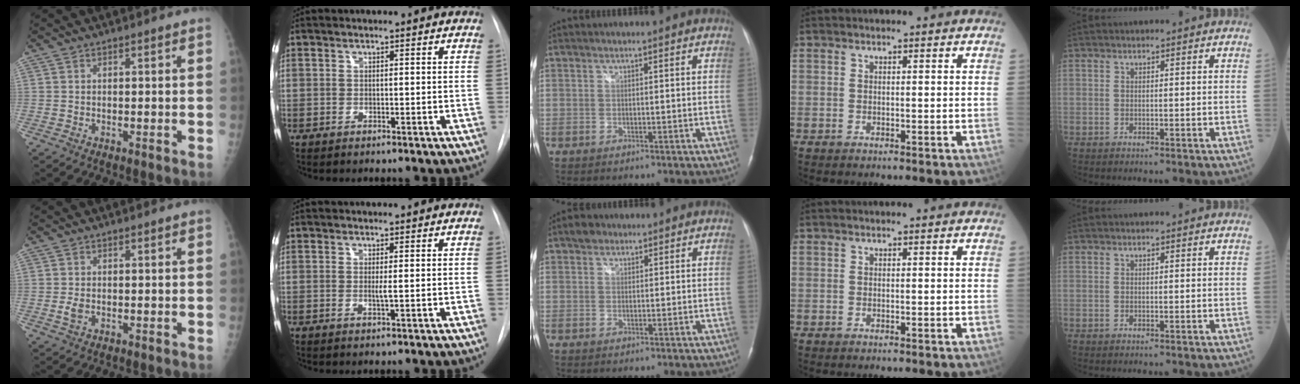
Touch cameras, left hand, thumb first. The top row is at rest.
{"thumb": {"total": 1.8, "force": [-0.2, 1.2, 1.3], "torque": [-0.027, -0.003, -0.004]}, "index": {"total": 0.9, "force": [0.0, -0.3, 0.9], "torque": [-0.020, -0.005, -0.001]}, "middle": {"total": 2.1, "force": [1.4, 1.4, 0.6], "torque": [-0.011, 0.012, 0.021]}}